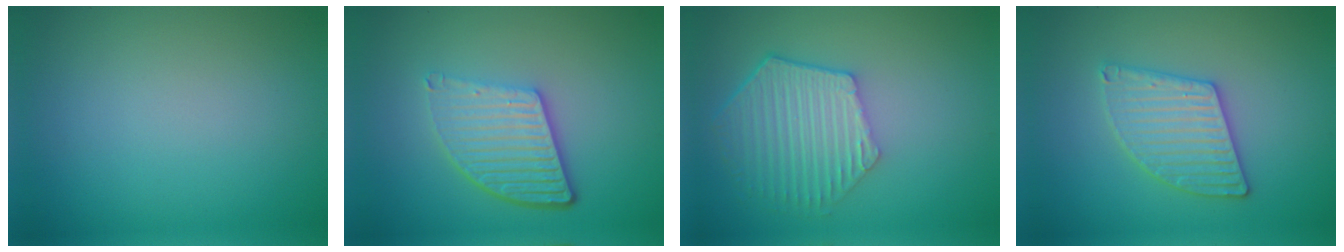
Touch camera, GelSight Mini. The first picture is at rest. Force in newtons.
{"total": 5.4, "press": 3.8, "slide": 3.9}
{"total": 5.9, "press": 4.8, "slide": 3.5}
{"total": 3.6, "press": 3.6, "slide": 0.3}